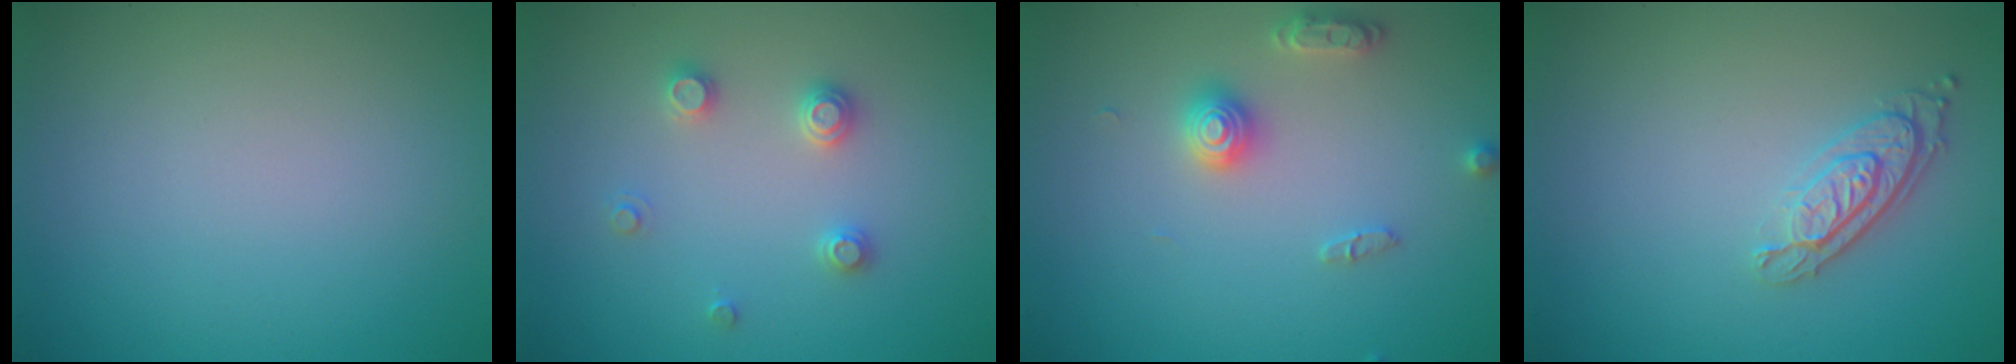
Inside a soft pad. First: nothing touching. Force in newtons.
{"total": 2.0, "press": 2.0, "slide": 0.2}
{"total": 2.8, "press": 2.8, "slide": 0.3}
{"total": 3.0, "press": 2.3, "slide": 1.9}